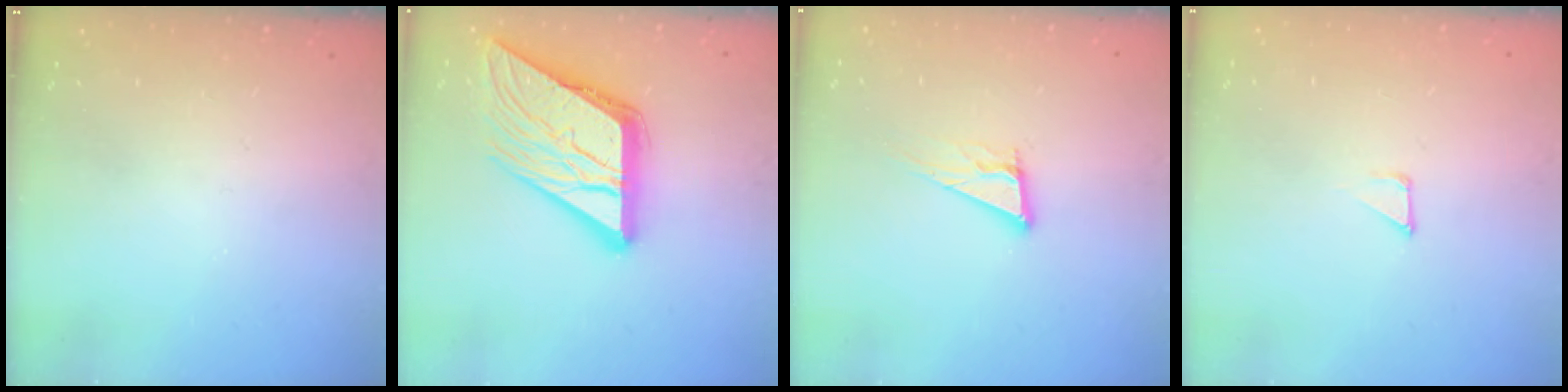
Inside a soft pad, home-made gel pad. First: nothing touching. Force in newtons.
{"total": 17.1, "press": 17.1, "slide": 1.8}
{"total": 8.6, "press": 8.3, "slide": 2.4}
{"total": 1.7, "press": 1.7, "slide": 0.0}